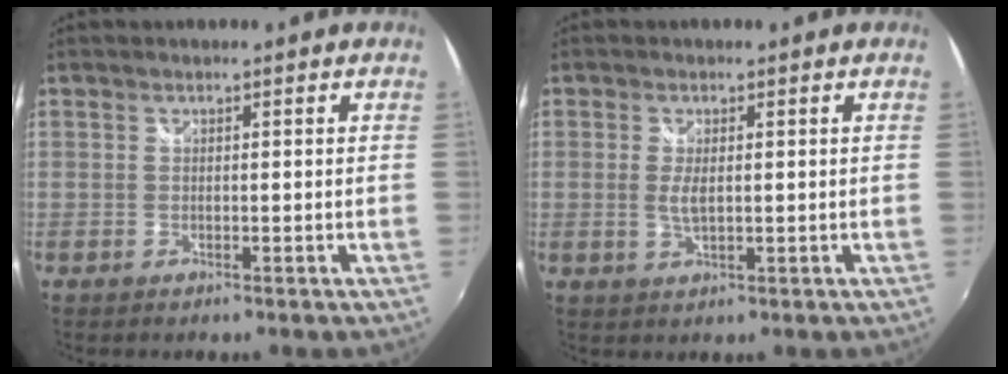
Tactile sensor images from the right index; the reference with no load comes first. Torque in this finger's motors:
{"motor_torque": [0.11, 0.11, 0.06, 0.01]}